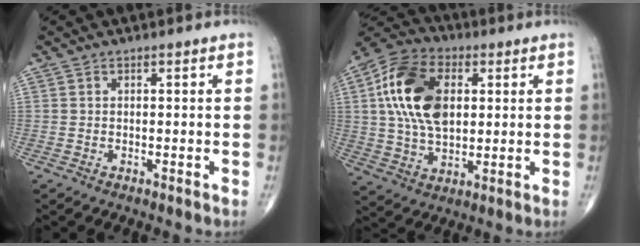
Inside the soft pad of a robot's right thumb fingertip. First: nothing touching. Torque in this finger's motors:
{"motor_torque": [1.43, 2.32, 1.72, 0.33, 0.19]}